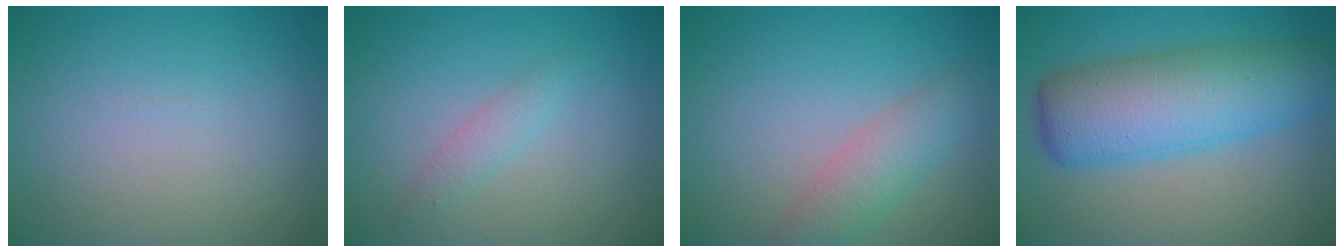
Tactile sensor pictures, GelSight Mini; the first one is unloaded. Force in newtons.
{"total": 1.5, "press": 1.5, "slide": 0.0}
{"total": 3.2, "press": 3.2, "slide": 0.2}
{"total": 8.8, "press": 8.8, "slide": 0.3}